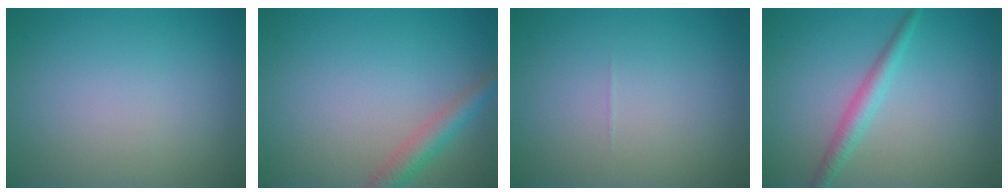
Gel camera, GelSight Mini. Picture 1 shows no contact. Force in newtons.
{"total": 2.8, "press": 2.8, "slide": 0.2}
{"total": 0.0}
{"total": 2.2, "press": 2.2, "slide": 0.1}